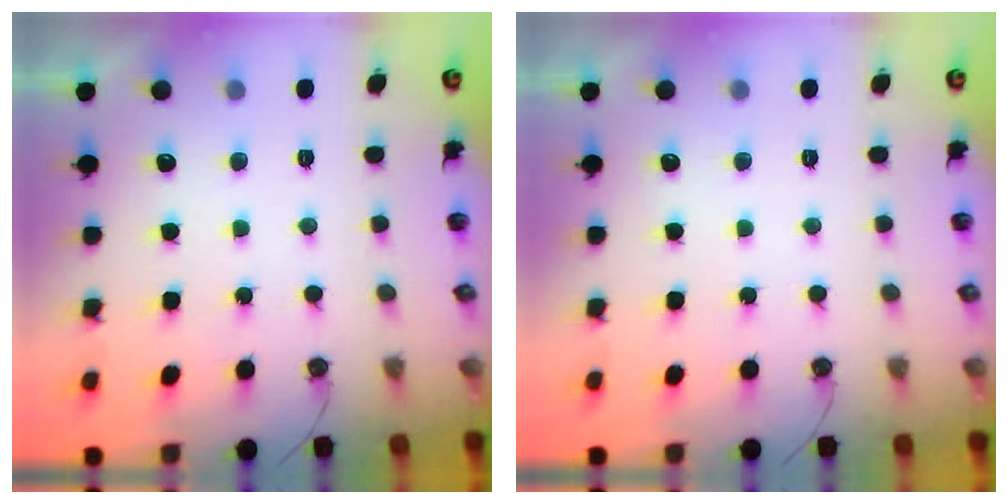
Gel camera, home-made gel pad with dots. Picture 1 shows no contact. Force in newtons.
{"total": 0.0}